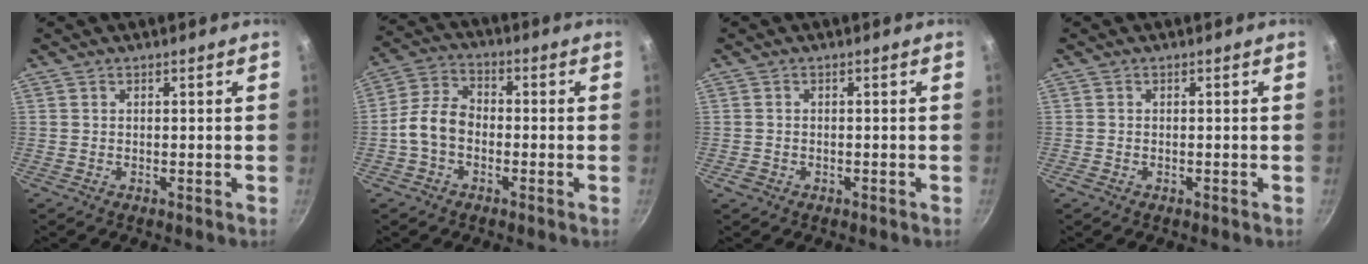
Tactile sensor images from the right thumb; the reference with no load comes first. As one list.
[{"total": 7.6, "force": [-2.0, 5.3, 5.0], "torque": [-0.086, 0.032, -0.052]}, {"total": 1.7, "force": [-0.9, 1.3, 0.7], "torque": [-0.014, 0.006, -0.012]}, {"total": 0.7, "force": [-0.4, 0.5, 0.3], "torque": [-0.007, 0.001, -0.008]}]